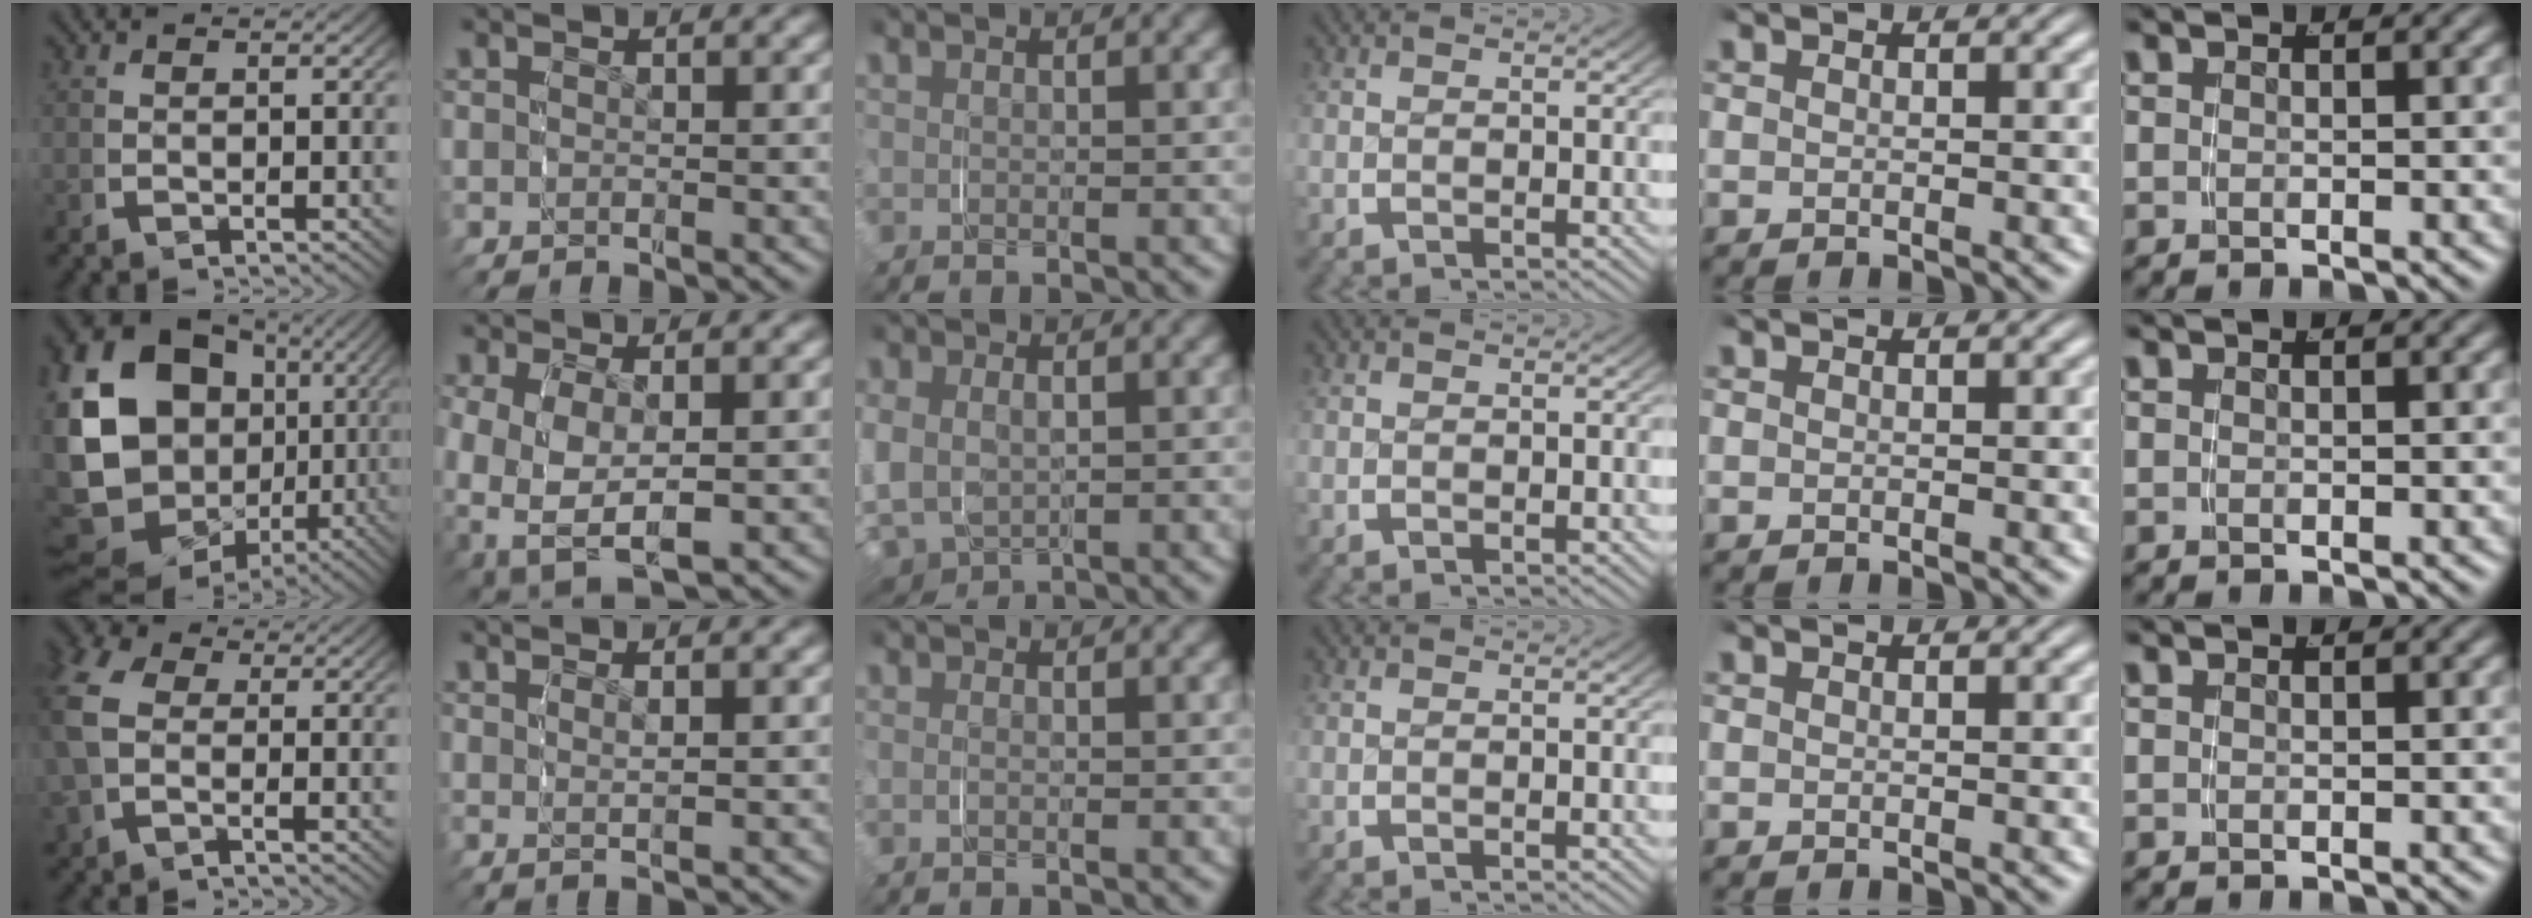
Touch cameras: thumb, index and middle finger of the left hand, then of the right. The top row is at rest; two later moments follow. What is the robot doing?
{"motion": "grasp_and_lifting", "object": "jacket"}